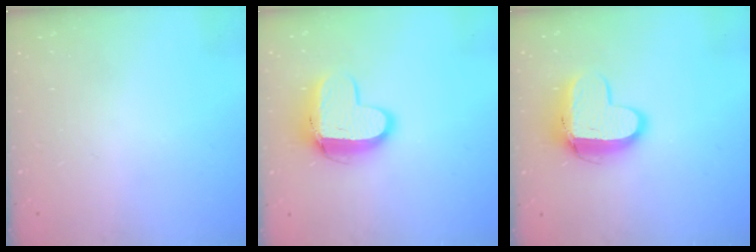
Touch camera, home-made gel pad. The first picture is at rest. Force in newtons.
{"total": 11.6, "press": 11.5, "slide": 1.2}
{"total": 11.6, "press": 11.5, "slide": 1.2}